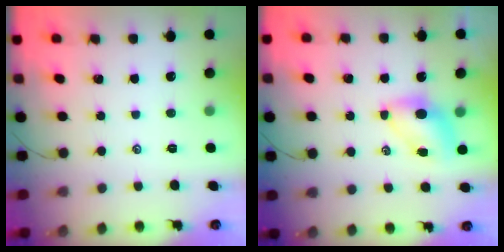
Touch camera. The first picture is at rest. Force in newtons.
{"total": 6.3, "press": 6.2, "slide": 0.7}